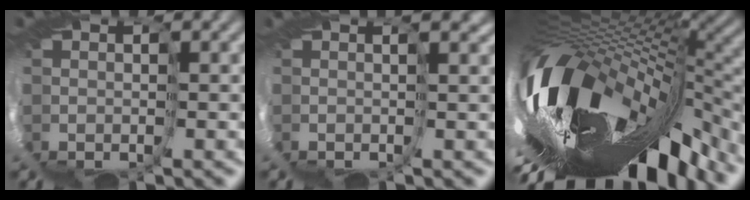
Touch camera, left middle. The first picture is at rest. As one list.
[{"total": 2.8, "force": [0.1, -2.3, -1.5], "torque": [0.016, -0.006, 0.012]}, {"total": 9.7, "force": [-3.0, 1.6, 9.1], "torque": [-0.182, -0.001, -0.050]}]